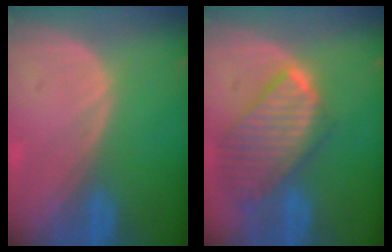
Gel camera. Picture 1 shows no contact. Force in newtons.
{"total": 9.7, "press": 8.5, "slide": 4.8}